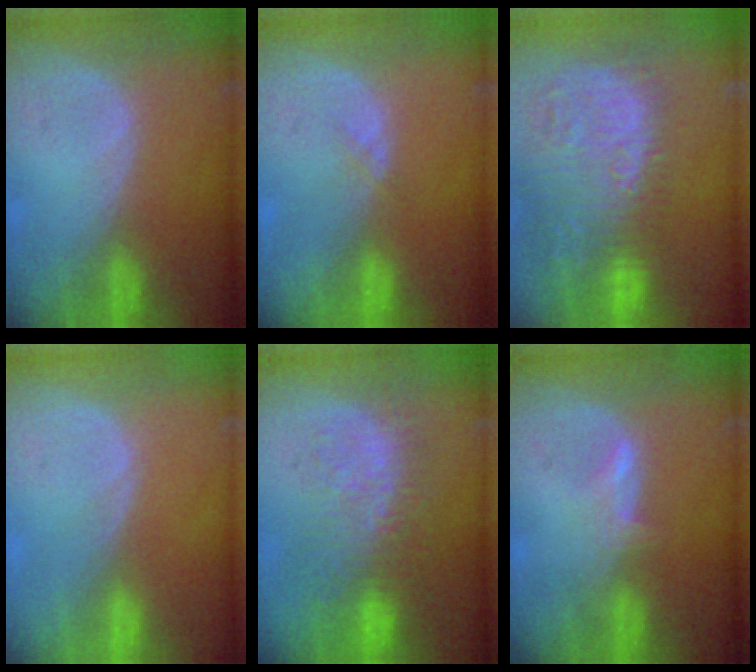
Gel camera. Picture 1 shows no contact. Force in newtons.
{"total": 0.6, "press": 0.6, "slide": 0.1}
{"total": 16.0, "press": 13.3, "slide": 9.0}
{"total": 0.0}
{"total": 11.0, "press": 9.6, "slide": 5.5}
{"total": 2.6, "press": 2.5, "slide": 0.3}